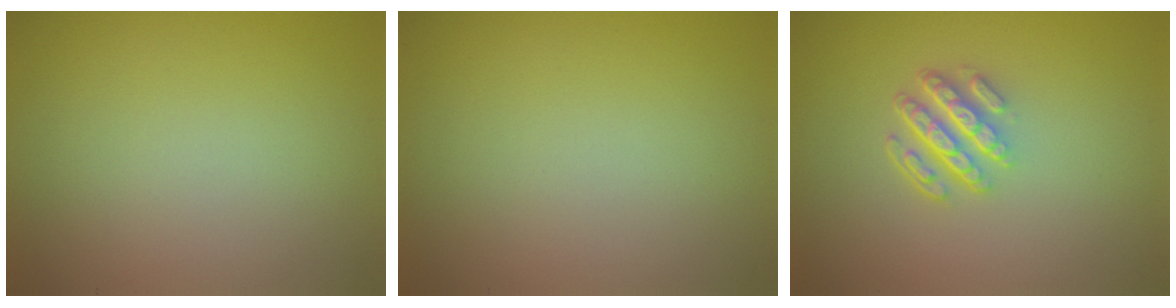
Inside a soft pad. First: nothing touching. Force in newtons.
{"total": 0.0}
{"total": 4.2, "press": 3.1, "slide": 2.9}